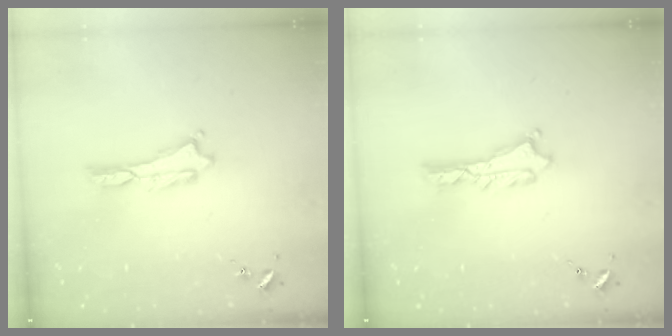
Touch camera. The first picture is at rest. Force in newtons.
{"total": 0.7, "press": 0.6, "slide": 0.2}